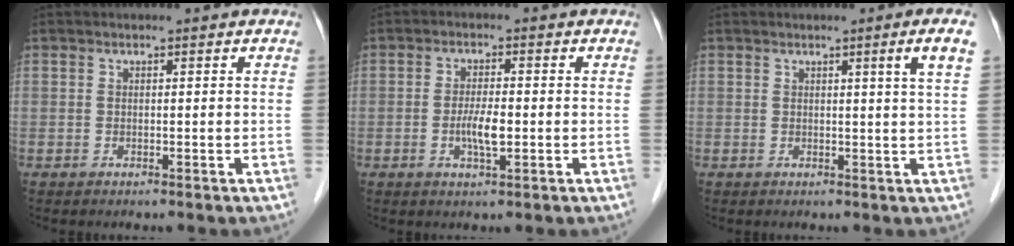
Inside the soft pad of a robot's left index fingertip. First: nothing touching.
{"total": 3.9, "force": [-0.8, 0.9, 3.7], "torque": [-0.073, -0.003, -0.014]}
{"total": 3.2, "force": [1.4, -1.1, 2.7], "torque": [-0.037, -0.010, 0.023]}